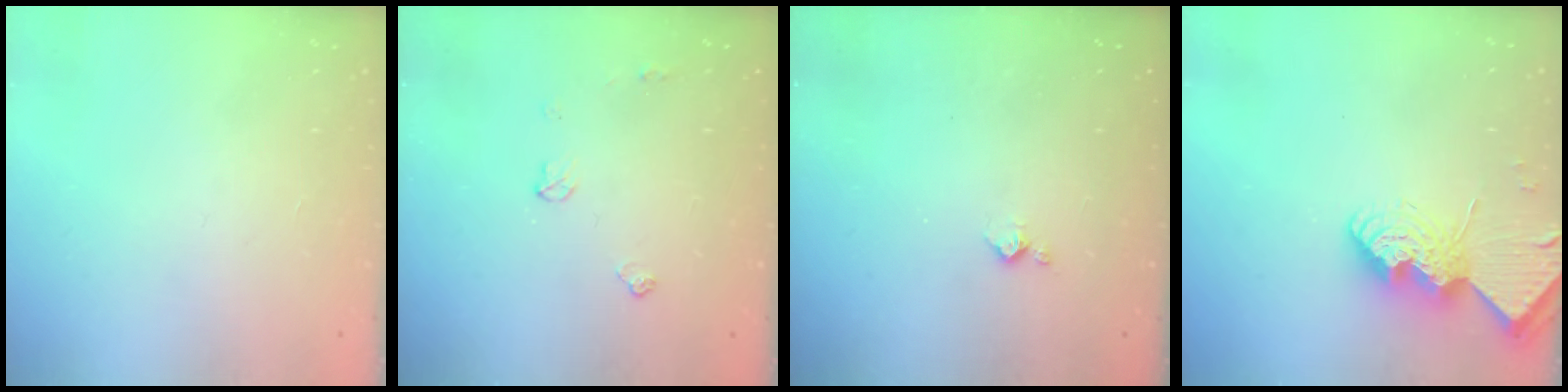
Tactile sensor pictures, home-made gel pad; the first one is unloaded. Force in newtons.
{"total": 5.3, "press": 5.2, "slide": 0.7}
{"total": 2.8, "press": 2.7, "slide": 0.4}
{"total": 11.6, "press": 11.6, "slide": 0.9}